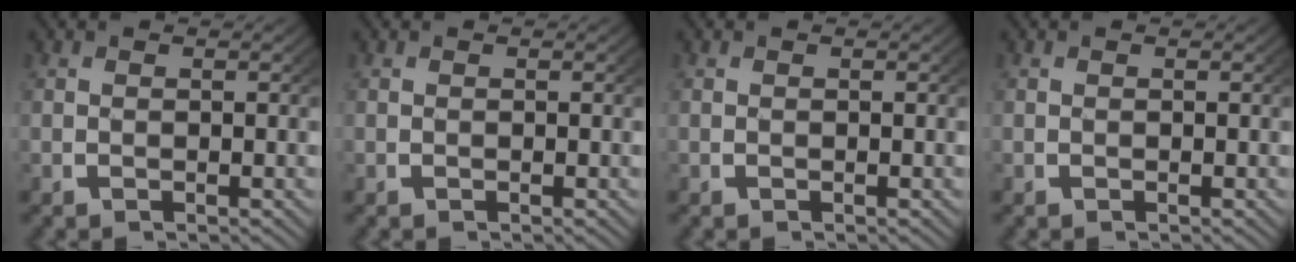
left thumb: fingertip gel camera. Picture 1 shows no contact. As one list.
[{"total": 0.0}, {"total": 0.0}, {"total": 0.0}]